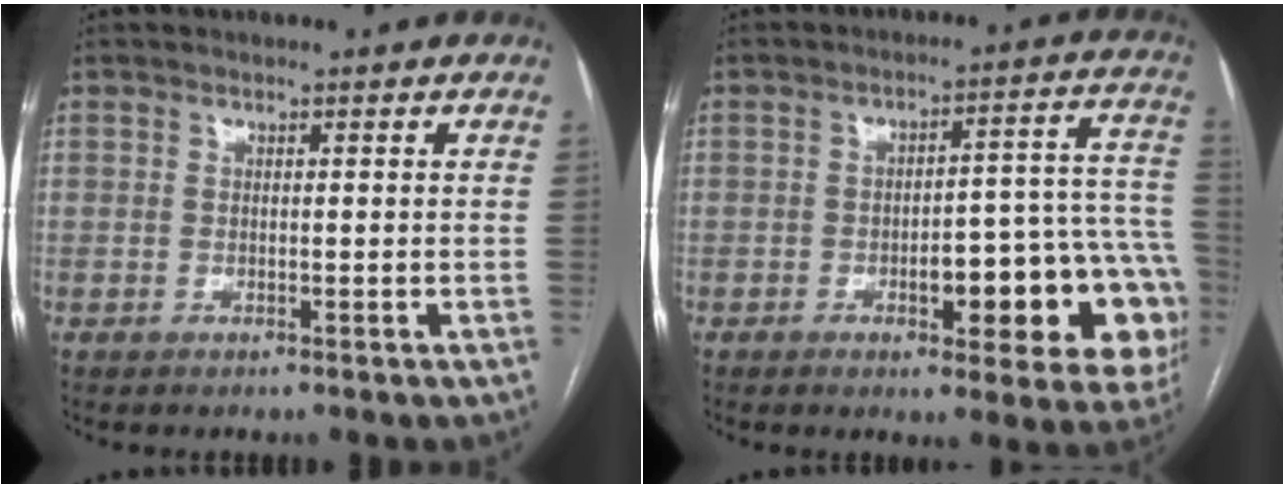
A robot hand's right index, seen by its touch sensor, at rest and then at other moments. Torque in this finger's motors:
{"motor_torque": [1.56, -0.47, 0.31, 0.06]}